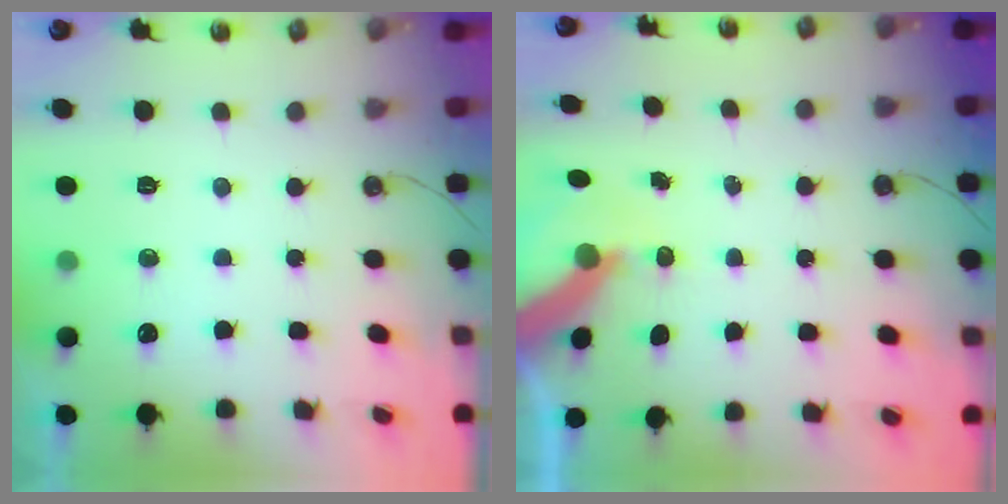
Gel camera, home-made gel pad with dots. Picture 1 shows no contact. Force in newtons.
{"total": 8.4, "press": 8.3, "slide": 1.0}